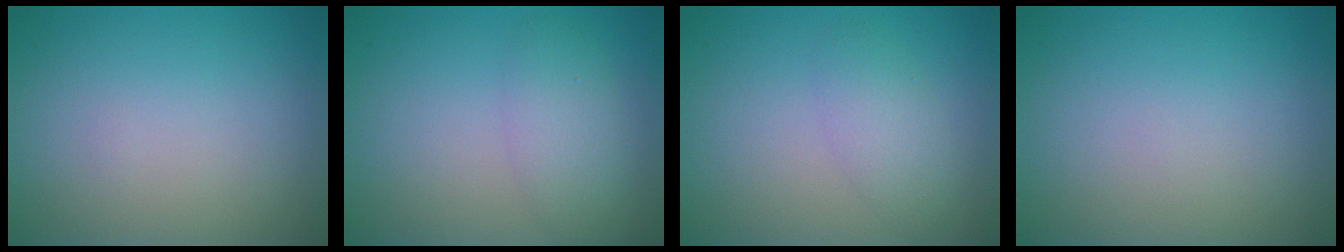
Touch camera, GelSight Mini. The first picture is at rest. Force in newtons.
{"total": 3.0, "press": 3.0, "slide": 0.1}
{"total": 2.4, "press": 2.4, "slide": 0.0}
{"total": 0.0}